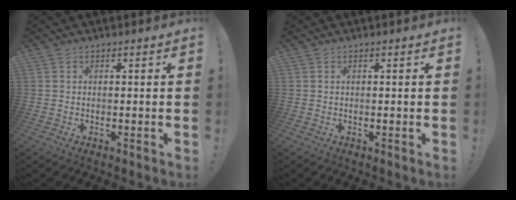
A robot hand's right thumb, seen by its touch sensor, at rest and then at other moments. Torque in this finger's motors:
{"motor_torque": [0.36, 0.20, 0.14, -0.09, 0.01]}